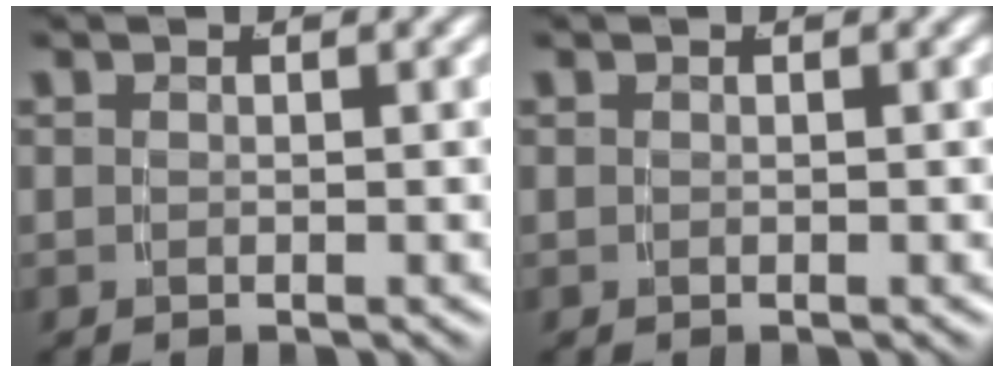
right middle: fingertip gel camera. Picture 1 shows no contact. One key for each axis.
{"total": 0.0}